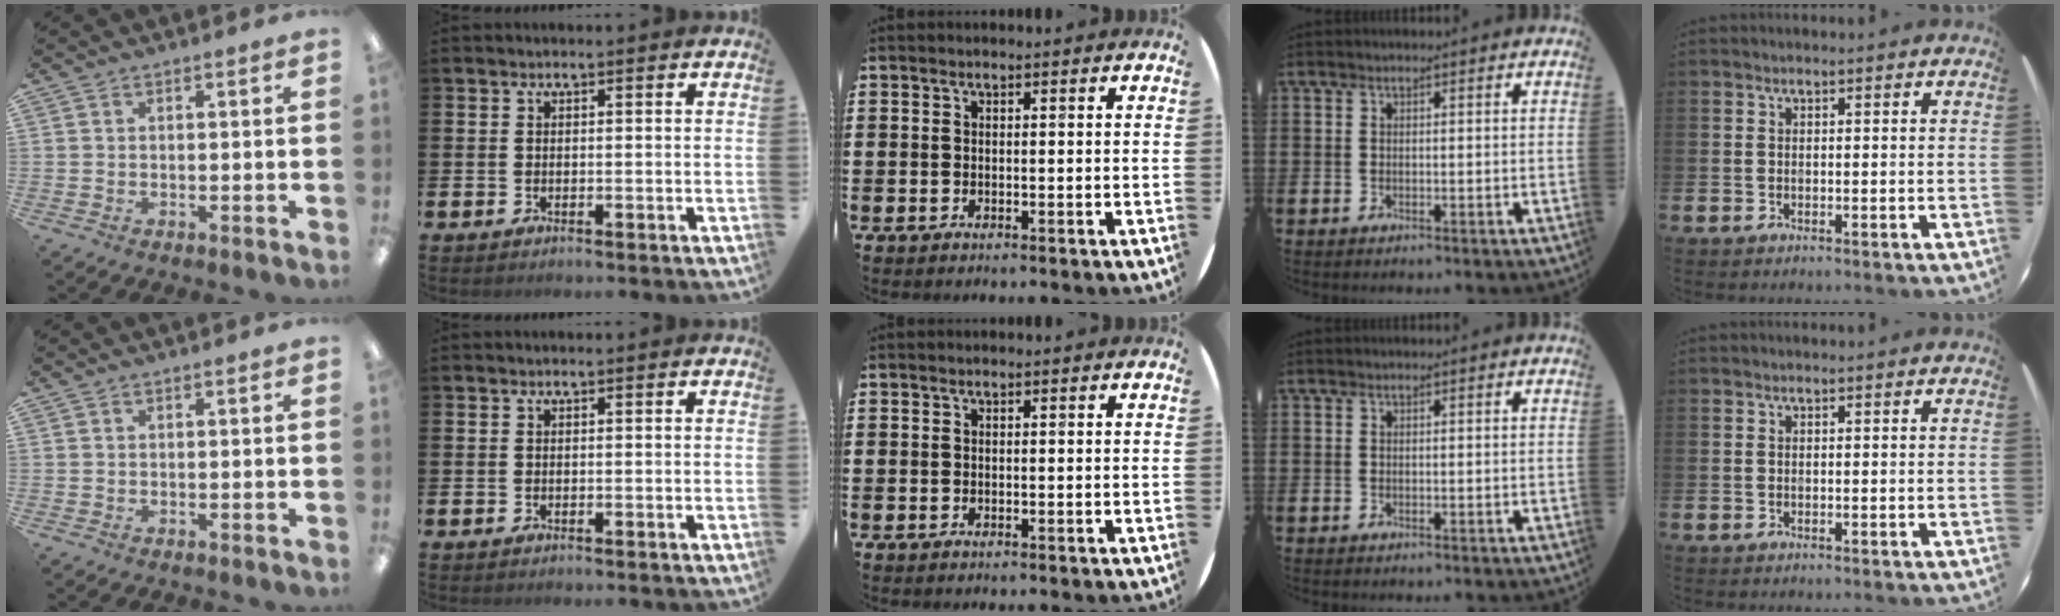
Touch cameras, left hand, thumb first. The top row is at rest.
{}